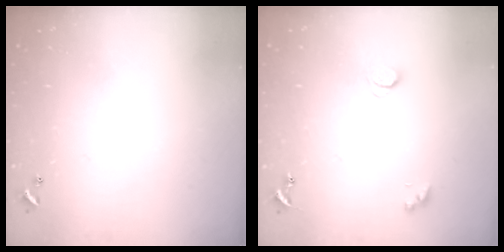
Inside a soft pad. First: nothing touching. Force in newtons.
{"total": 1.7, "press": 1.7, "slide": 0.3}